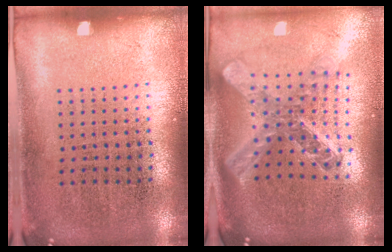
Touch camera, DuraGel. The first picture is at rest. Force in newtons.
{"total": 2.4, "press": 1.9, "slide": 1.5}